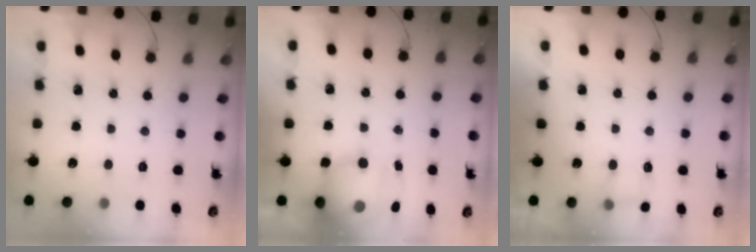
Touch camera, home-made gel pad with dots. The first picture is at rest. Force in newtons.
{"total": 14.6, "press": 14.2, "slide": 3.4}
{"total": 3.8, "press": 3.5, "slide": 1.3}